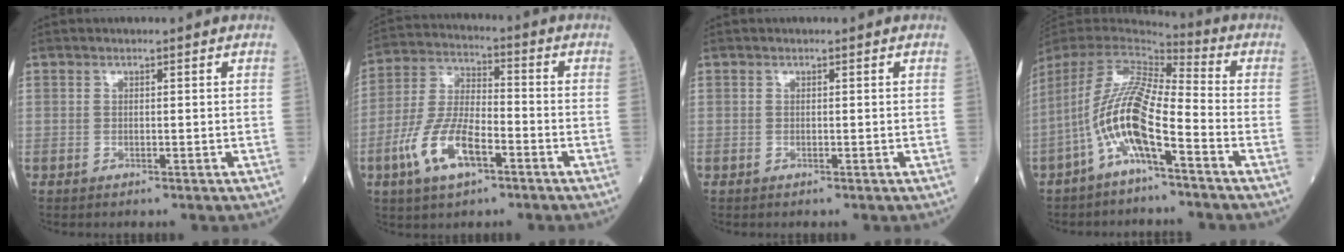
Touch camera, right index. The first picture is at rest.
{"total": 11.1, "force": [-4.9, 4.0, 9.1], "torque": [-0.200, 0.001, -0.093]}
{"total": 0.0}
{"total": 12.9, "force": [-5.7, 2.0, 11.4], "torque": [-0.239, 0.003, -0.113]}